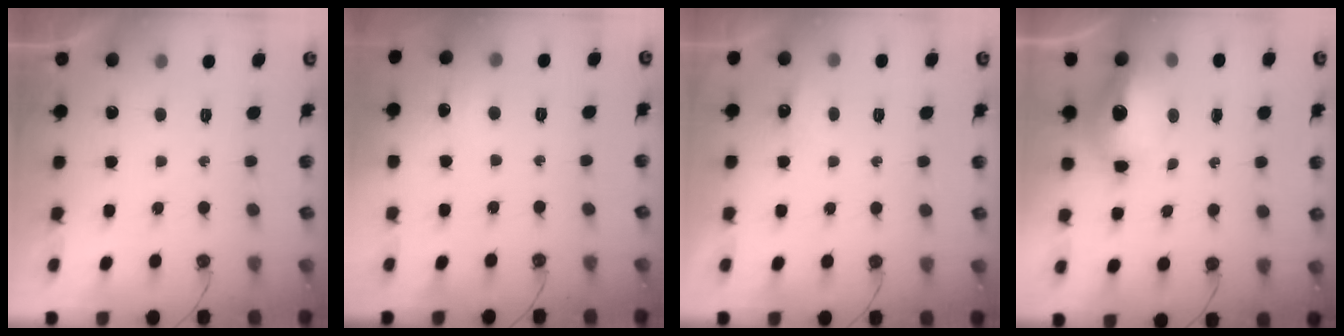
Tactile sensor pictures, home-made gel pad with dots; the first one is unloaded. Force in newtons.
{"total": 4.8, "press": 4.7, "slide": 0.6}
{"total": 3.7, "press": 3.7, "slide": 0.6}
{"total": 13.4, "press": 13.3, "slide": 1.4}